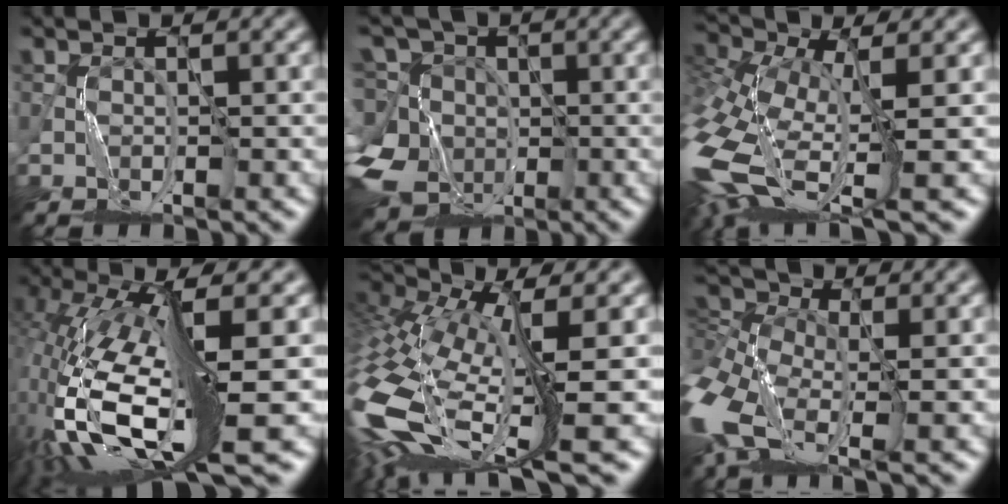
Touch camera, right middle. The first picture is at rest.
{"total": 10.0, "force": [-2.5, 8.5, 4.6], "torque": [-0.117, -0.007, -0.057]}
{"total": 12.3, "force": [-3.4, 6.3, 10.1], "torque": [-0.267, -0.021, -0.053]}
{"total": 14.3, "force": [-3.4, 4.6, 13.1], "torque": [-0.282, -0.014, -0.051]}
{"total": 14.0, "force": [-2.8, 6.1, 12.3], "torque": [-0.301, -0.006, -0.045]}
{"total": 9.2, "force": [-2.1, 5.5, 7.1], "torque": [-0.171, -0.011, -0.046]}